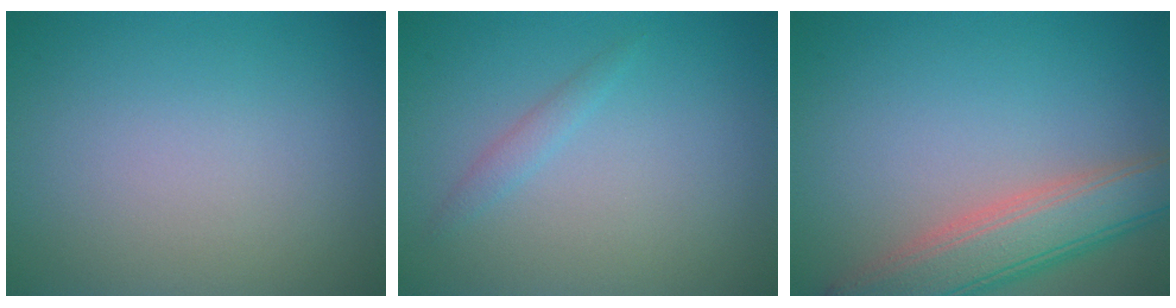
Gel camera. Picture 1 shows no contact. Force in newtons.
{"total": 1.0, "press": 1.0, "slide": 0.1}
{"total": 6.1, "press": 6.1, "slide": 0.3}